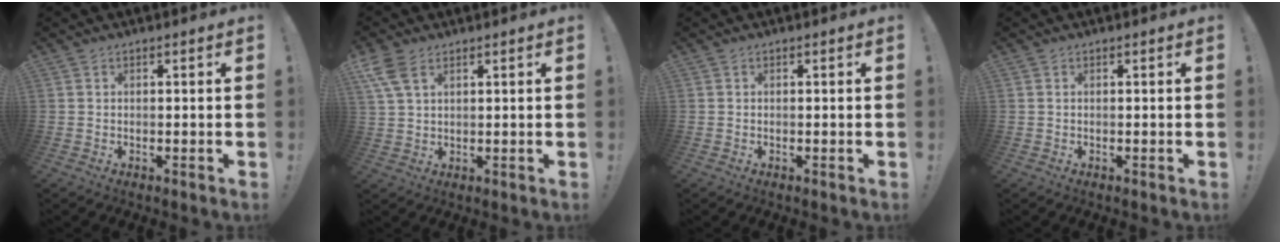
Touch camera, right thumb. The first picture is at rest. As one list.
[{"total": 6.8, "force": [3.7, 3.5, 4.6], "torque": [-0.092, -0.010, 0.072]}, {"total": 0.0}, {"total": 0.0}]